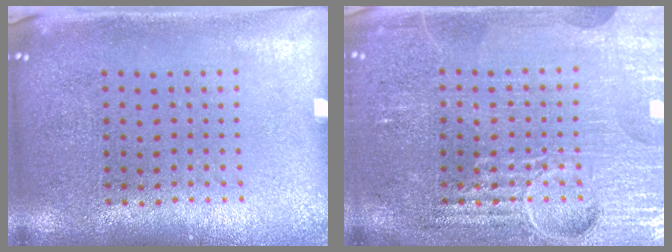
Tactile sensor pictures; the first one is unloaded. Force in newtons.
{"total": 7.2, "press": 7.1, "slide": 0.9}